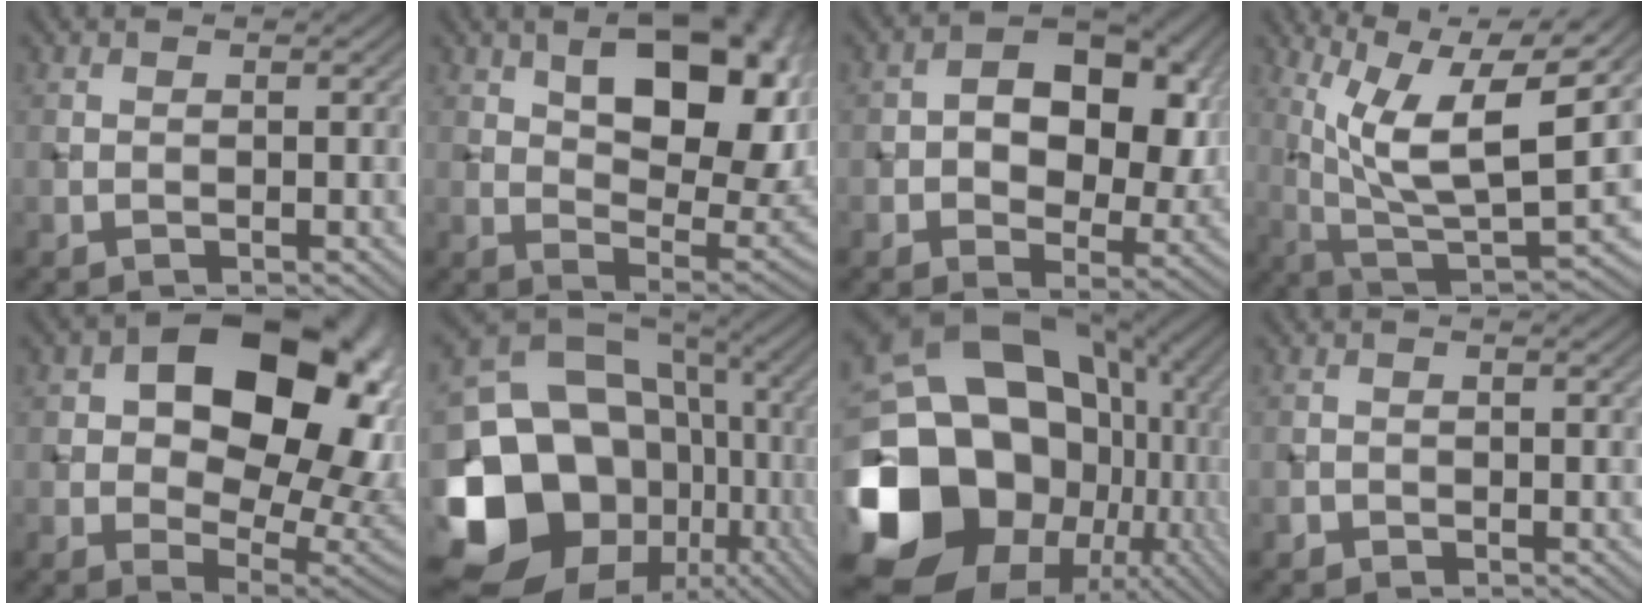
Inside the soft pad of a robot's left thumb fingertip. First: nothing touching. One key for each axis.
{"total": 14.7, "fx": 5.5, "fy": 6.9, "fz": 11.7, "tx": -0.176, "ty": 0.000, "tz": 0.095}
{"total": 11.9, "fx": 2.1, "fy": 7.9, "fz": 8.5, "tx": -0.128, "ty": -0.002, "tz": 0.033}
{"total": 13.5, "fx": 4.9, "fy": 4.3, "fz": 11.9, "tx": -0.231, "ty": 0.001, "tz": 0.096}
{"total": 18.3, "fx": 5.1, "fy": 11.6, "fz": 13.2, "tx": -0.182, "ty": 0.003, "tz": 0.091}
{"total": 22.0, "fx": -5.6, "fy": 18.3, "fz": 10.9, "tx": -0.233, "ty": -0.036, "tz": -0.084}
{"total": 22.3, "fx": -3.1, "fy": 18.2, "fz": 12.6, "tx": -0.294, "ty": -0.043, "tz": -0.029}
{"total": 0.6, "fx": -0.5, "fy": 0.3, "fz": 0.1, "tx": 0.000, "ty": 0.000, "tz": -0.010}